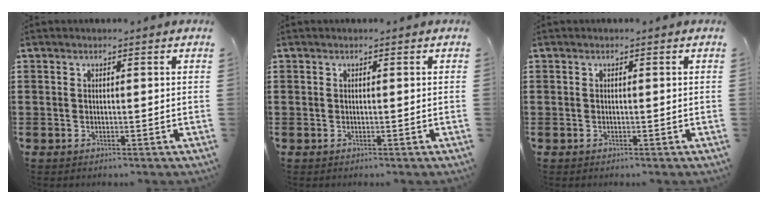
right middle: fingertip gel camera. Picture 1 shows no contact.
{"total": 0.0}
{"total": 0.0}